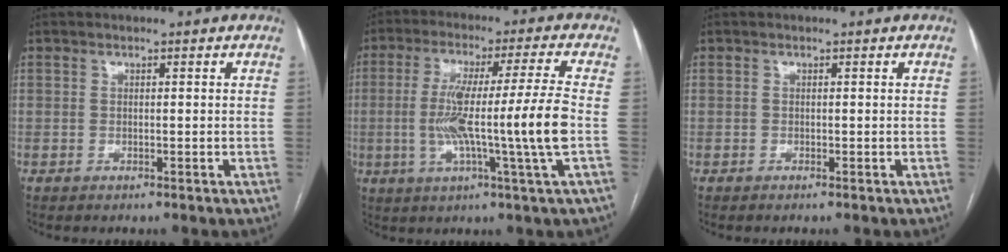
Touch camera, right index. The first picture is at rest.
{"total": 14.2, "force": [-1.7, -1.8, 14.0], "torque": [-0.250, -0.005, -0.034]}
{"total": 0.0}